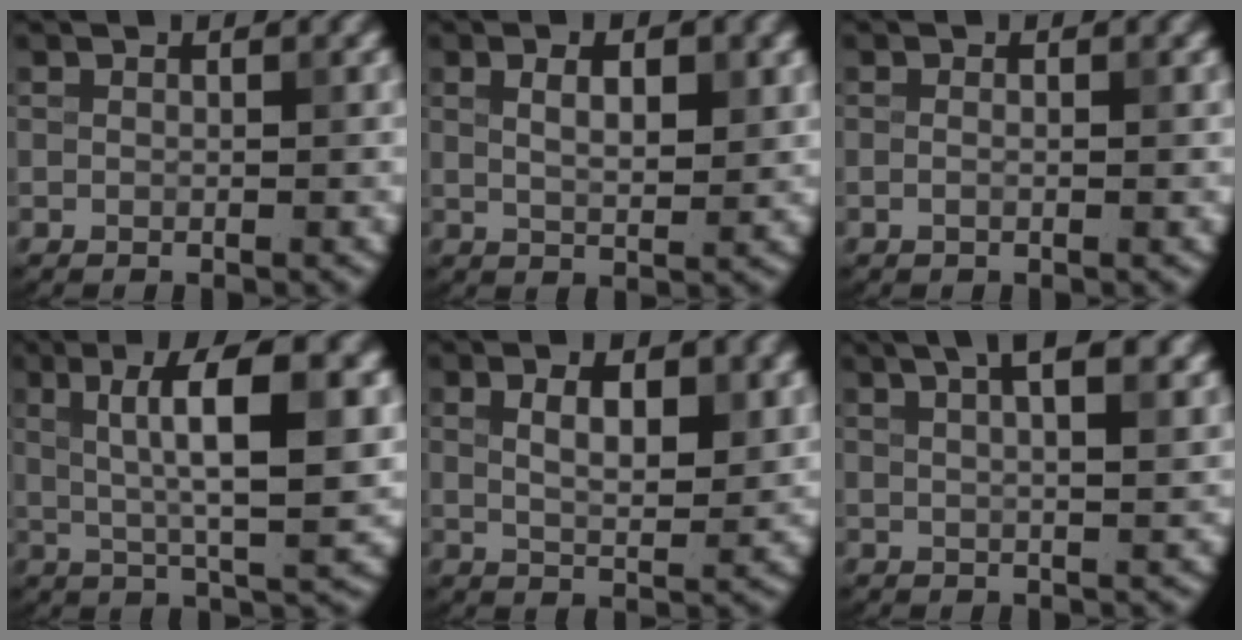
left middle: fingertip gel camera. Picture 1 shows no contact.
{"total": 3.6, "force": [1.4, 1.4, 2.9], "torque": [-0.048, -0.001, 0.027]}
{"total": 0.7, "force": [-0.1, 0.2, 0.7], "torque": [-0.013, -0.003, -0.003]}
{"total": 8.6, "force": [2.0, 1.9, 8.1], "torque": [-0.123, 0.005, 0.033]}
{"total": 4.5, "force": [1.7, 1.8, 3.7], "torque": [-0.067, -0.001, 0.032]}
{"total": 8.1, "force": [4.3, 3.5, 6.0], "torque": [-0.034, 0.047, 0.026]}